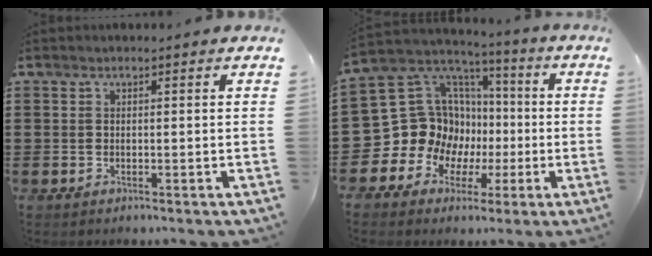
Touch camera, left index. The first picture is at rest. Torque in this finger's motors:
{"motor_torque": [1.21, 0.93, 0.58, 0.04]}